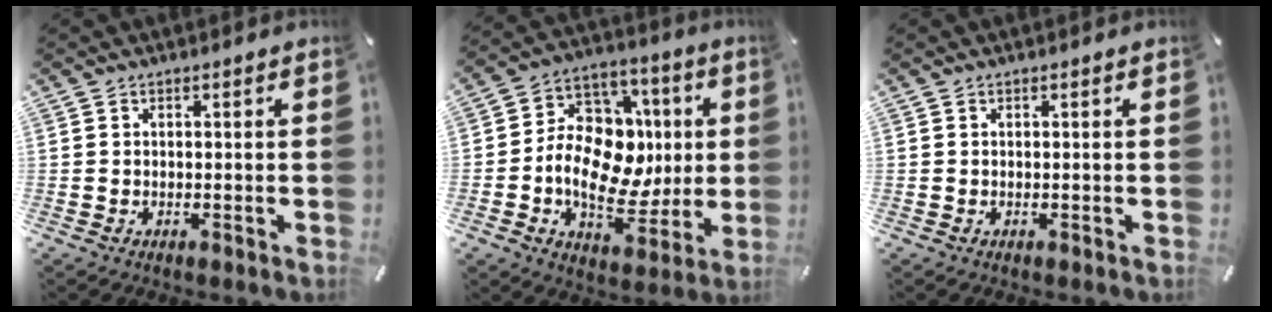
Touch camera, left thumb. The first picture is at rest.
{"total": 16.9, "force": [-1.6, 13.2, 10.6], "torque": [-0.187, 0.000, -0.022]}
{"total": 0.0}